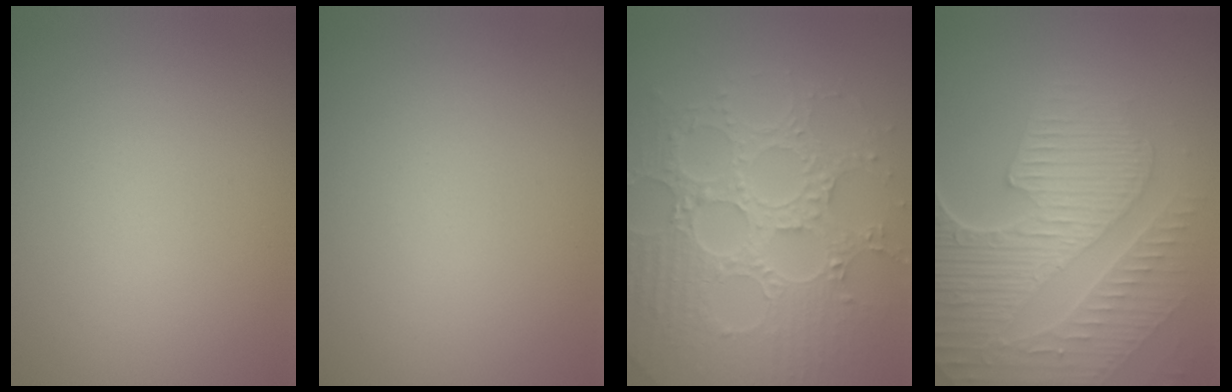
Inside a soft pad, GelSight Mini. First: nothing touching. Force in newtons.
{"total": 0.0}
{"total": 8.2, "press": 6.0, "slide": 5.6}
{"total": 9.4, "press": 6.2, "slide": 7.0}